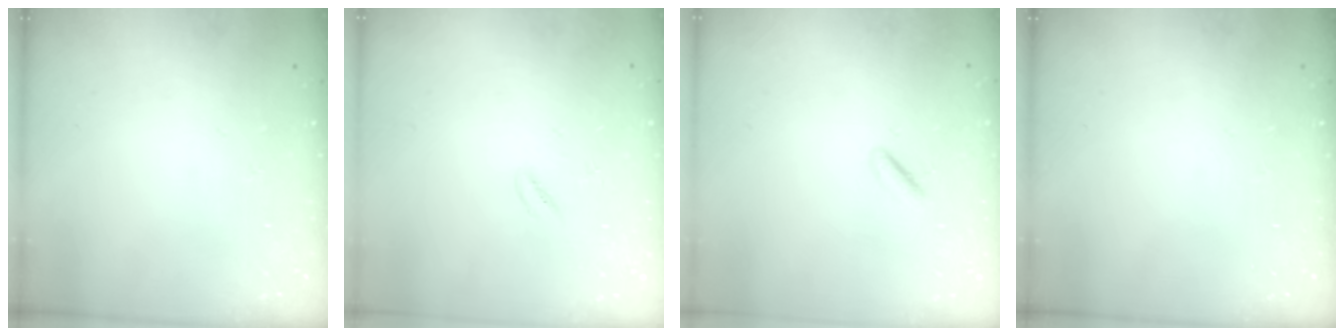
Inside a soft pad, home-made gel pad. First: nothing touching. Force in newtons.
{"total": 0.6, "press": 0.3, "slide": 0.6}
{"total": 1.4, "press": 1.2, "slide": 0.8}
{"total": 0.0}